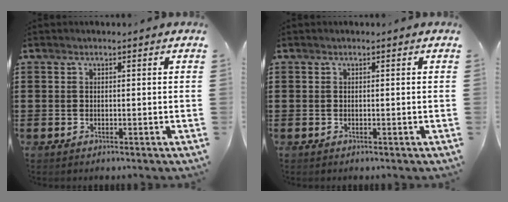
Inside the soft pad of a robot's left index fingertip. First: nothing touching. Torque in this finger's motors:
{"motor_torque": [0.00, 0.00, 0.00, 0.00]}